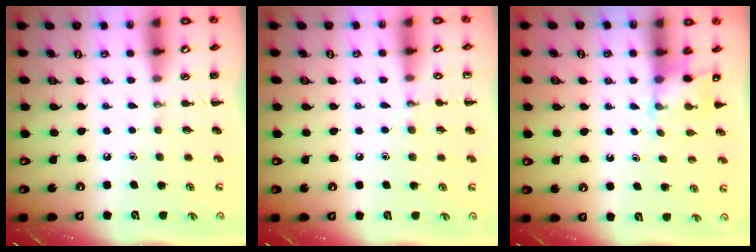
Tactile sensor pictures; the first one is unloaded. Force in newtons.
{"total": 5.5, "press": 5.3, "slide": 1.5}
{"total": 4.6, "press": 4.5, "slide": 1.2}